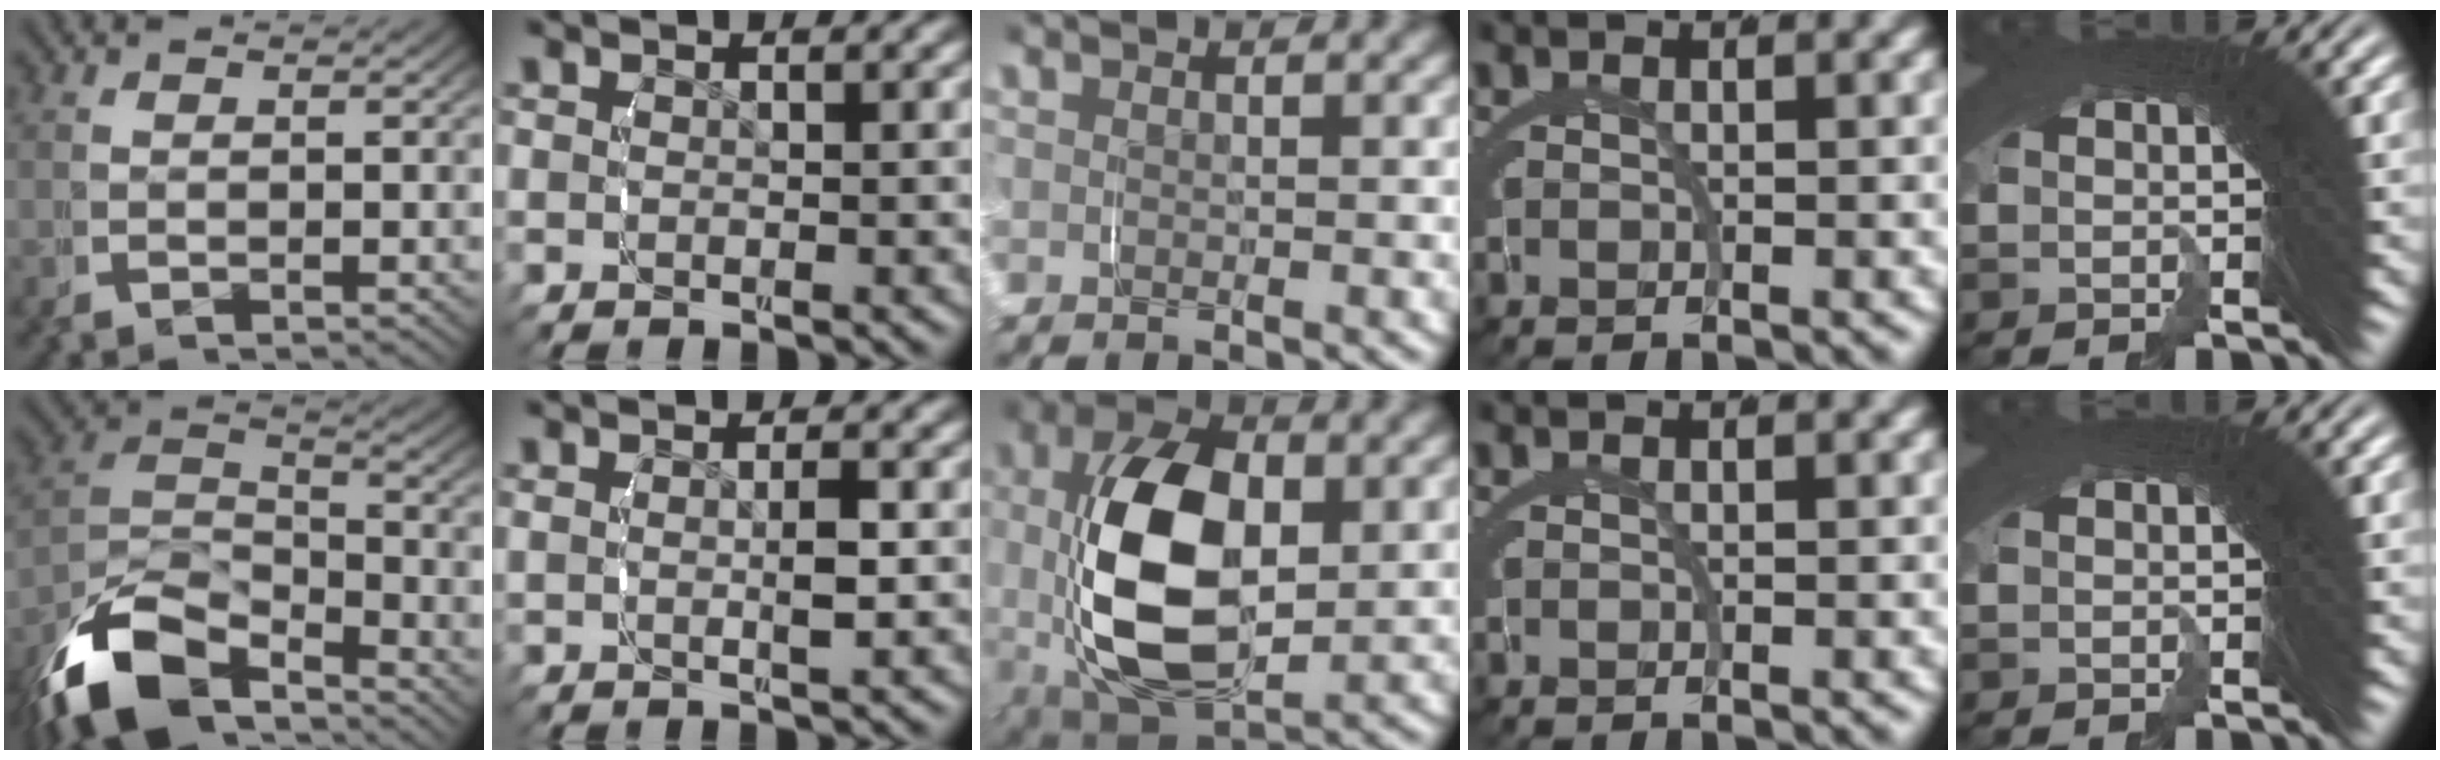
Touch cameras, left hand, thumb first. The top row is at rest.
{"thumb": {"total": 10.4, "force": [-5.3, 6.5, 6.2], "torque": [-0.139, -0.036, -0.077]}, "index": {"total": 1.7, "force": [0.4, 0.2, 1.6], "torque": [-0.022, 0.005, 0.005]}, "middle": {"total": 11.8, "force": [-0.3, 7.0, 9.5], "torque": [-0.208, -0.031, 0.008]}}